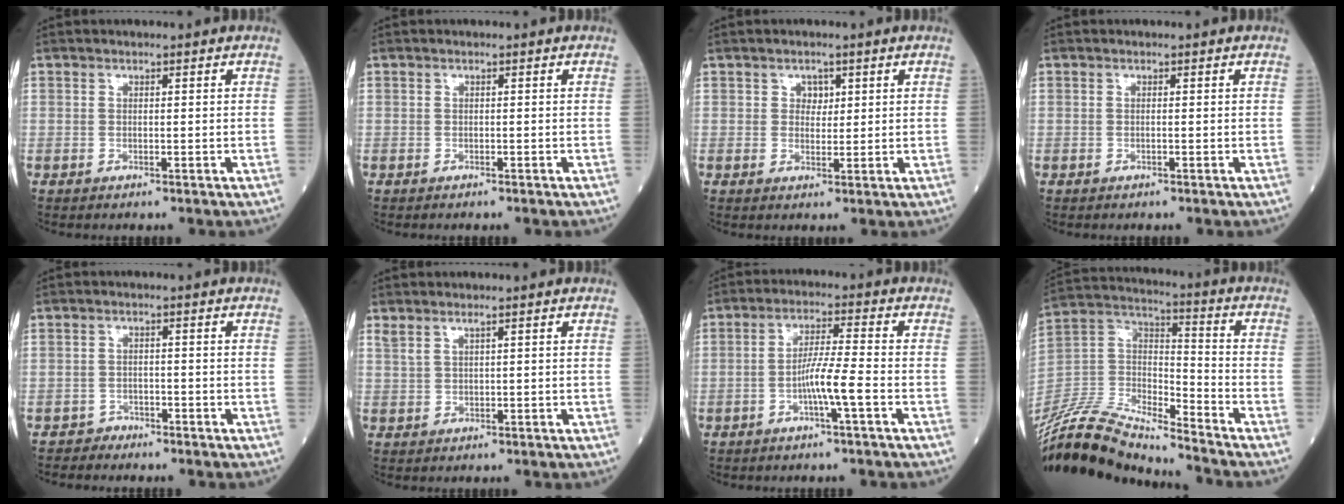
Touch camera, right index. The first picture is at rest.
{"total": 0.5, "force": [-0.5, 0.0, 0.2], "torque": [-0.004, 0.000, -0.009]}
{"total": 2.0, "force": [0.8, 1.5, 1.0], "torque": [-0.010, -0.001, 0.011]}
{"total": 0.0}
{"total": 1.7, "force": [-1.5, 0.6, -0.6], "torque": [0.014, 0.002, -0.029]}
{"total": 1.6, "force": [1.2, 0.0, 1.0], "torque": [-0.030, 0.009, 0.031]}
{"total": 5.5, "force": [-2.1, -0.6, 5.1], "torque": [-0.098, 0.004, -0.039]}
{"total": 17.3, "force": [-16.1, 1.7, 6.2], "torque": [-0.126, 0.028, -0.307]}